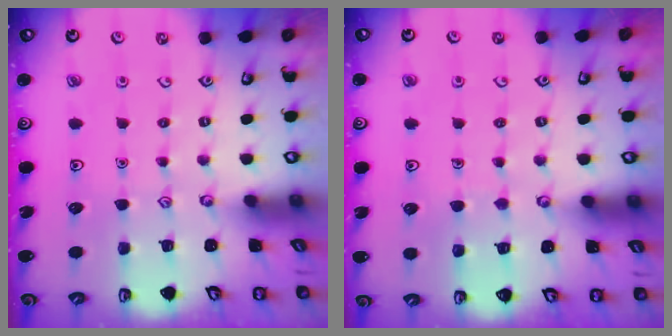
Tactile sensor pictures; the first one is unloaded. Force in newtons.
{"total": 3.8, "press": 3.7, "slide": 0.3}